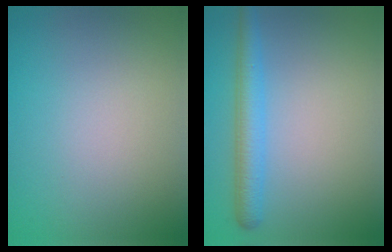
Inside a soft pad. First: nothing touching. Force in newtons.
{"total": 3.5, "press": 3.5, "slide": 0.1}